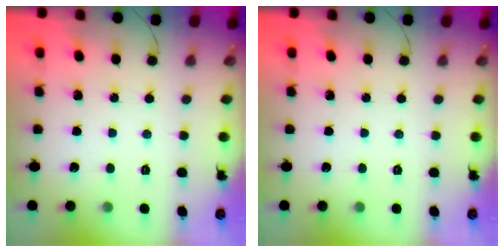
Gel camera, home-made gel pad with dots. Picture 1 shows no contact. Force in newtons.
{"total": 0.0}